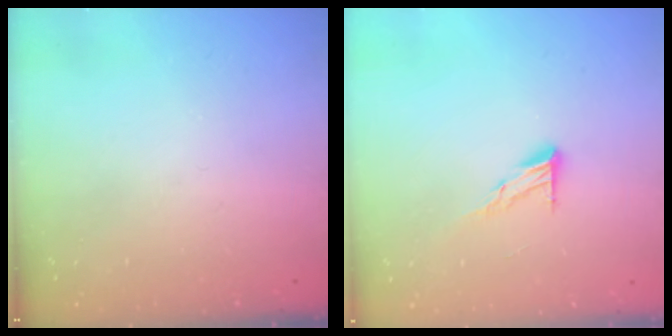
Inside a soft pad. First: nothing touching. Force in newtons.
{"total": 7.3, "press": 7.3, "slide": 0.4}